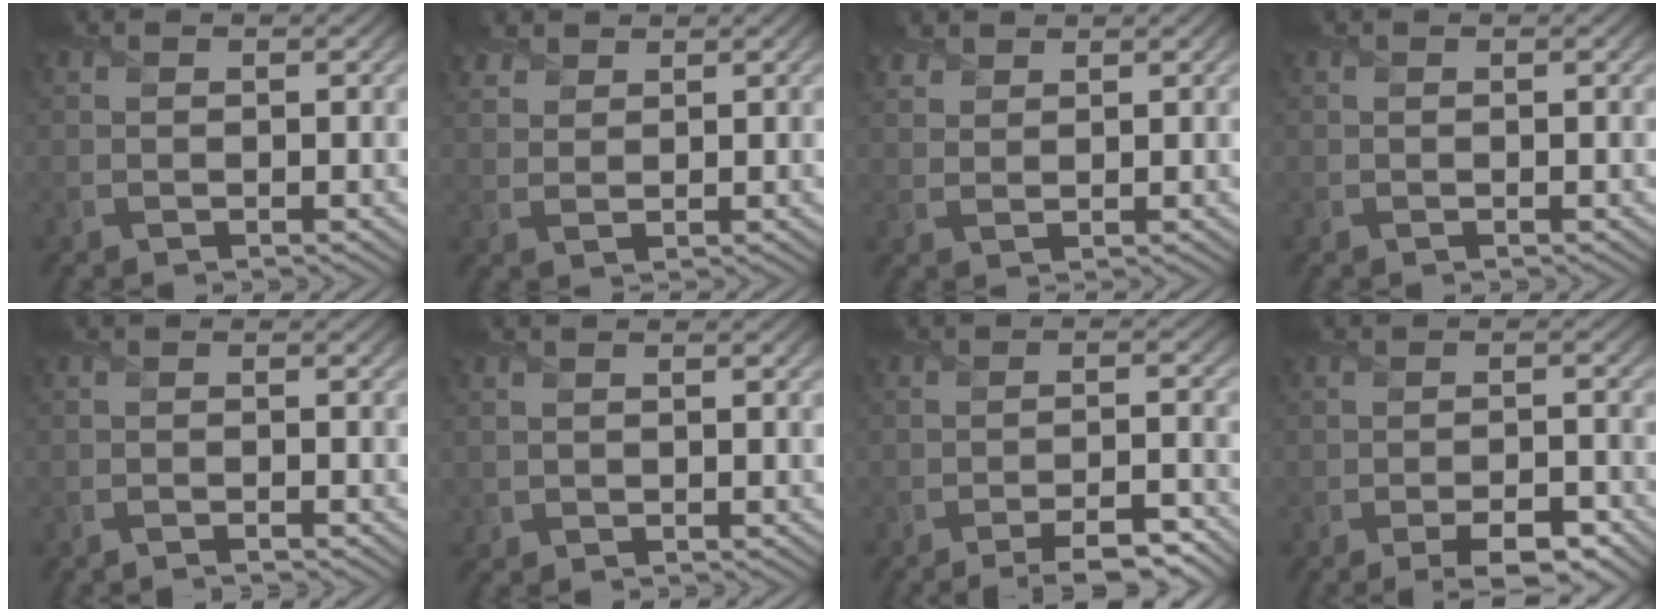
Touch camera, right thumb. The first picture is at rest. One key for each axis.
{"total": 2.9, "fx": 2.3, "fy": 1.4, "fz": 1.0, "tx": -0.027, "ty": 0.006, "tz": 0.053}
{"total": 2.7, "fx": 2.3, "fy": 1.1, "fz": 0.8, "tx": -0.022, "ty": 0.005, "tz": 0.052}
{"total": 0.0}
{"total": 1.2, "fx": -1.1, "fy": 0.0, "fz": 0.5, "tx": -0.007, "ty": -0.001, "tz": -0.024}
{"total": 0.7, "fx": -0.1, "fy": 0.7, "fz": 0.0, "tx": 0.002, "ty": -0.007, "tz": -0.003}
{"total": 8.5, "fx": -6.7, "fy": 1.7, "fz": 4.9, "tx": -0.076, "ty": 0.008, "tz": -0.098}
{"total": 5.5, "fx": -3.8, "fy": 1.5, "fz": 3.7, "tx": -0.060, "ty": 0.002, "tz": -0.054}